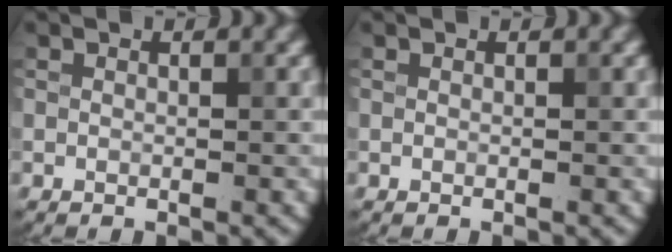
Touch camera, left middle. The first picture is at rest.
{"total": 0.0}